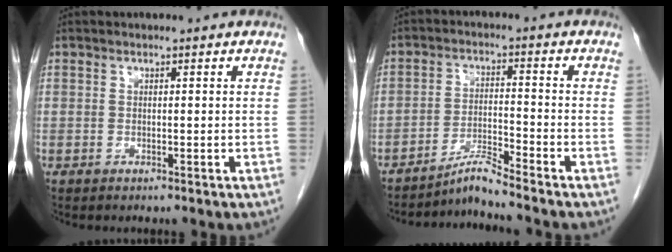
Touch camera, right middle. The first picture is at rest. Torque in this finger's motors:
{"motor_torque": [-0.11, -0.37, 0.01, 0.00]}